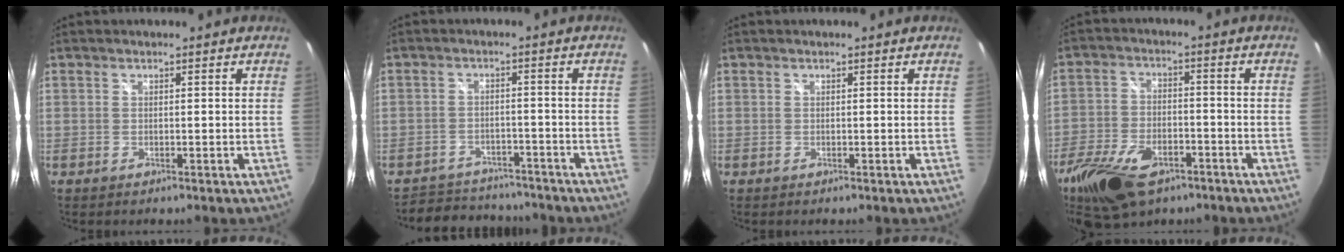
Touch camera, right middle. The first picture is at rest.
{"total": 10.2, "force": [-9.0, 4.3, 2.0], "torque": [-0.056, 0.019, -0.122]}
{"total": 0.0}
{"total": 16.1, "force": [-9.7, 8.6, 9.5], "torque": [-0.223, -0.021, -0.176]}